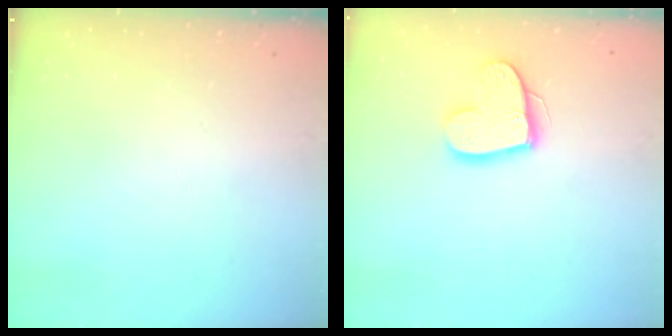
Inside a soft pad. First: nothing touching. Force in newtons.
{"total": 12.9, "press": 12.9, "slide": 1.0}